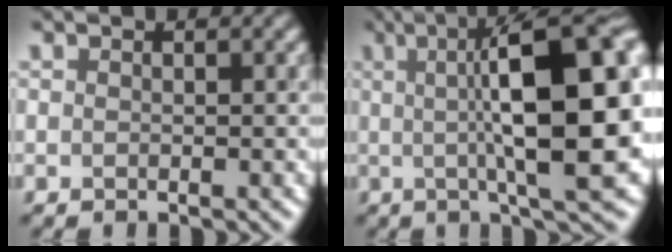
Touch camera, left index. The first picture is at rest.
{"total": 14.2, "force": [1.3, 4.0, 13.6], "torque": [-0.160, 0.016, 0.014]}